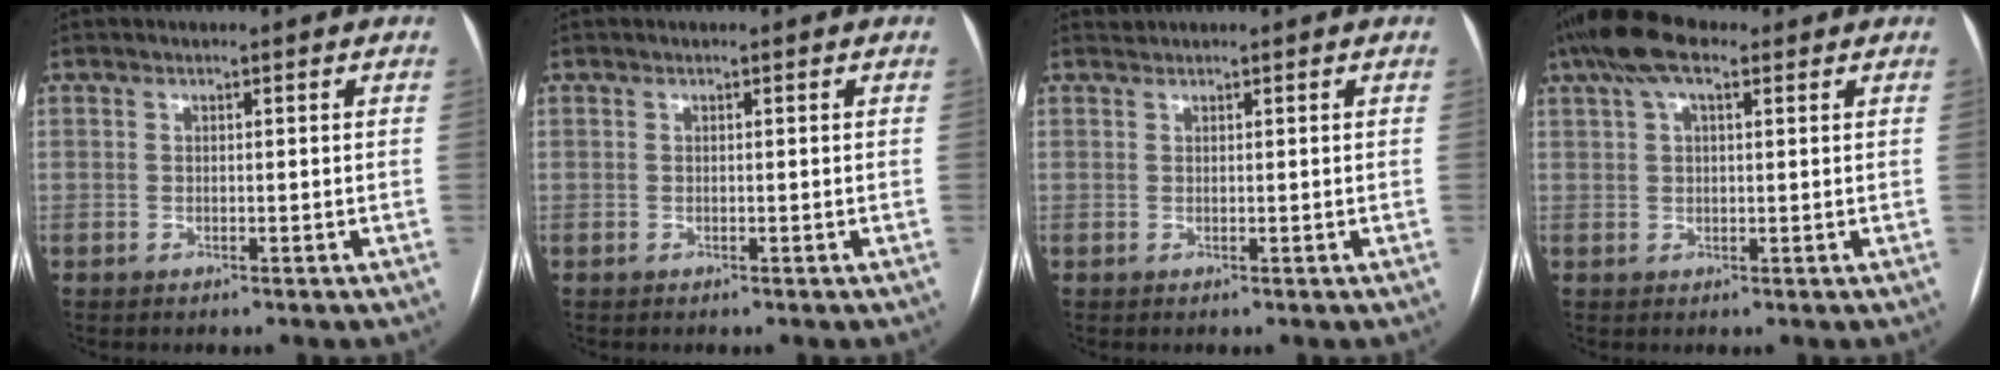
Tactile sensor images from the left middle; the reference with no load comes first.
{"total": 0.0}
{"total": 0.5, "force": [0.5, 0.0, -0.2], "torque": [-0.003, 0.009, 0.011]}
{"total": 7.5, "force": [4.5, 2.9, 5.3], "torque": [-0.111, 0.037, 0.080]}